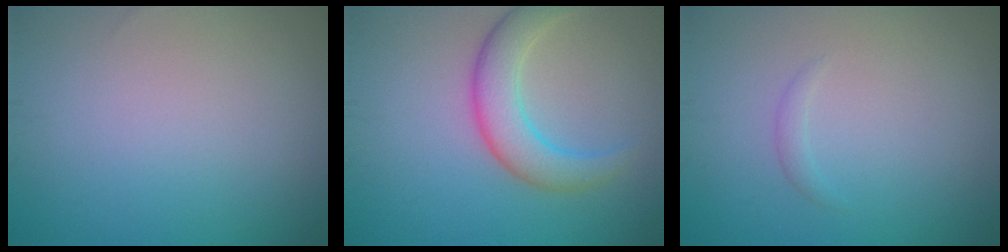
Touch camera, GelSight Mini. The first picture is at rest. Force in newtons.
{"total": 4.3, "press": 4.3, "slide": 0.1}
{"total": 0.7, "press": 0.7, "slide": 0.1}